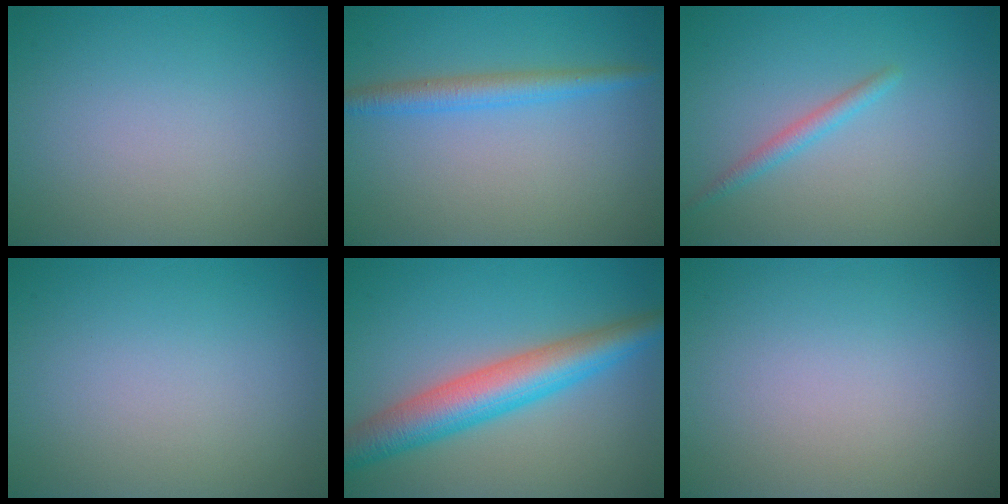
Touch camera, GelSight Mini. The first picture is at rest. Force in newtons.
{"total": 2.6, "press": 2.6, "slide": 0.1}
{"total": 1.4, "press": 1.4, "slide": 0.1}
{"total": 0.0}
{"total": 6.7, "press": 6.7, "slide": 0.3}
{"total": 0.0}